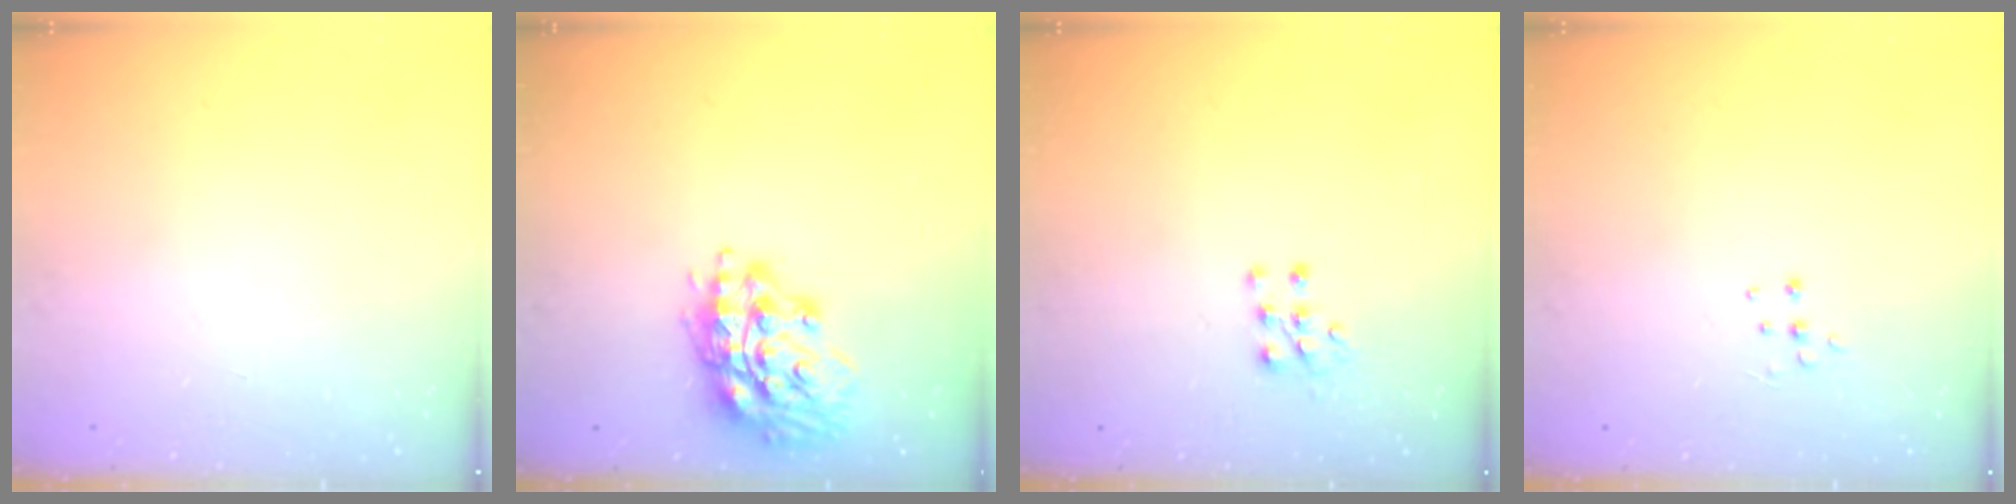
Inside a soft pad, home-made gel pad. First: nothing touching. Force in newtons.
{"total": 16.7, "press": 16.5, "slide": 2.3}
{"total": 6.0, "press": 6.0, "slide": 0.5}
{"total": 4.3, "press": 4.3, "slide": 0.4}